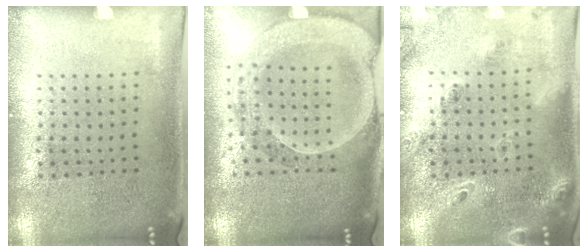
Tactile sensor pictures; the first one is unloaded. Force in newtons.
{"total": 2.6, "press": 2.3, "slide": 1.3}
{"total": 2.0, "press": 1.7, "slide": 0.9}